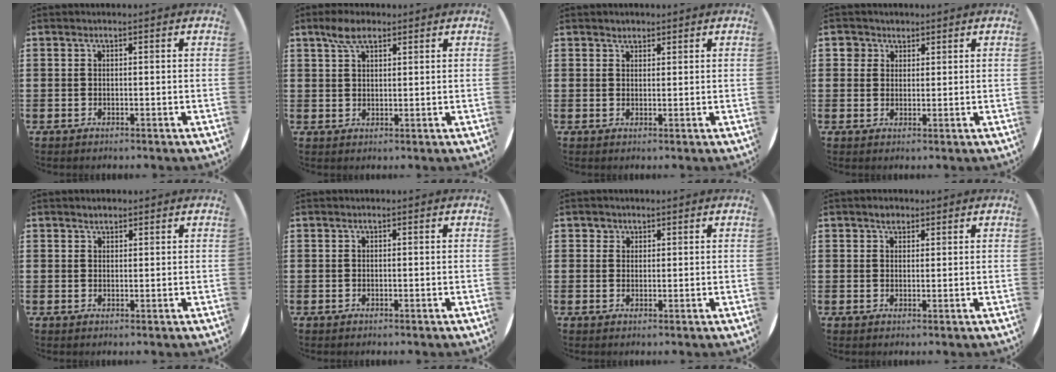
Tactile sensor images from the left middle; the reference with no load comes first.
{"total": 4.3, "force": [3.0, 1.9, 2.5], "torque": [-0.047, 0.005, 0.052]}
{"total": 1.4, "force": [1.3, 0.5, 0.0], "torque": [0.007, -0.002, 0.023]}
{"total": 2.3, "force": [1.6, 1.7, 0.0], "torque": [0.010, 0.001, 0.028]}
{"total": 1.2, "force": [1.1, 0.4, 0.2], "torque": [-0.004, 0.003, 0.021]}
{"total": 0.0}
{"total": 1.4, "force": [1.0, 0.9, 0.0], "torque": [0.014, -0.004, 0.017]}
{"total": 1.6, "force": [1.3, 0.9, 0.5], "torque": [0.005, -0.002, 0.021]}